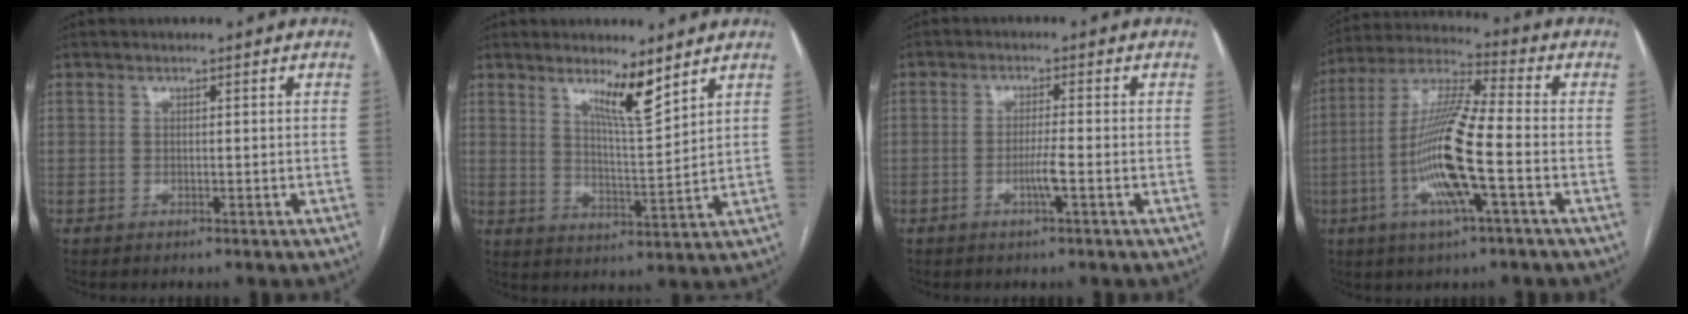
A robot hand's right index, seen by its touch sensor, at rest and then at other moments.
{"total": 6.6, "force": [4.8, 0.0, 4.6], "torque": [-0.080, -0.019, 0.085]}
{"total": 3.0, "force": [-1.1, -0.3, 2.8], "torque": [-0.054, -0.004, -0.022]}
{"total": 14.7, "force": [-3.7, 1.0, 14.2], "torque": [-0.288, -0.004, -0.076]}